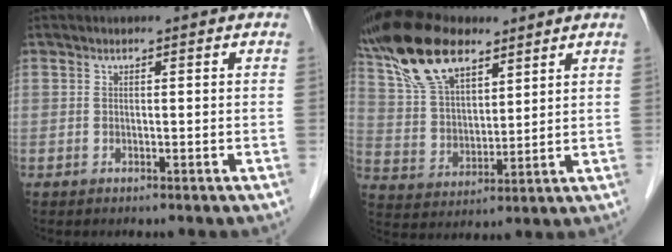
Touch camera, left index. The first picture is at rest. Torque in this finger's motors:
{"motor_torque": [0.86, -0.52, 0.65, 0.16]}